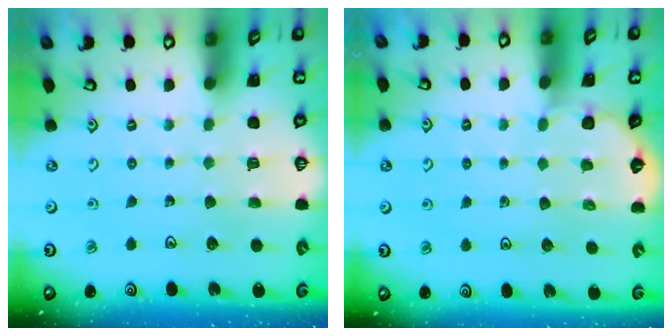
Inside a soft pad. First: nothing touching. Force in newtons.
{"total": 3.0, "press": 2.9, "slide": 0.5}